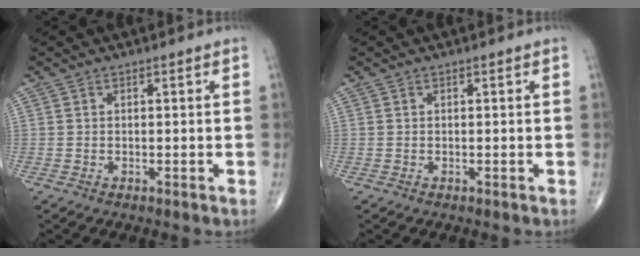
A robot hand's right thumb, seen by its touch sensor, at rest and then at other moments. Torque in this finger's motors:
{"motor_torque": [0.00, 0.00, -0.09, -0.04, 0.00]}